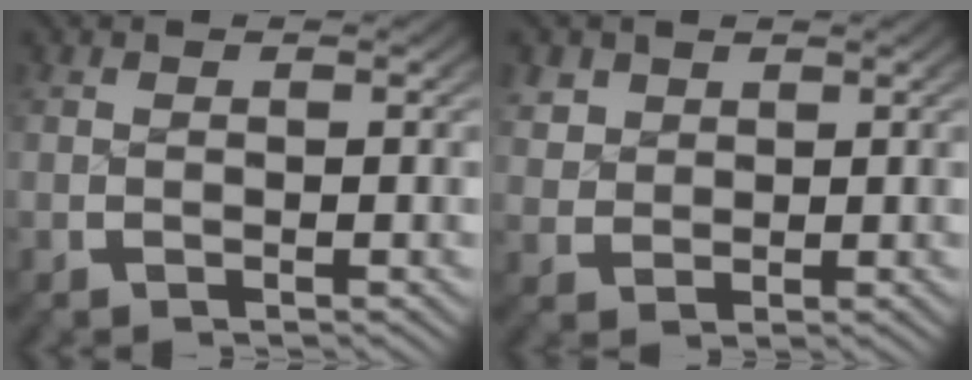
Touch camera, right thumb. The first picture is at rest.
{"total": 2.8, "force": [1.6, 2.0, 1.1], "torque": [-0.028, -0.008, 0.040]}